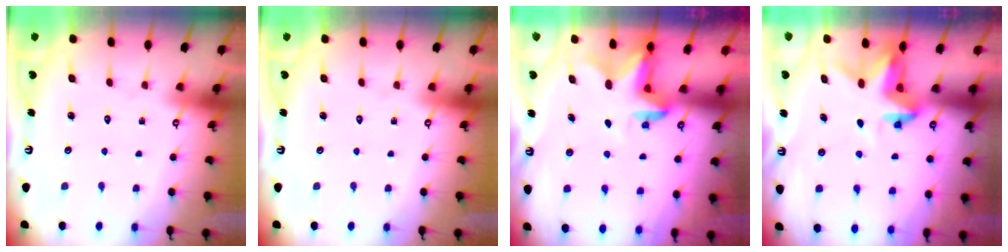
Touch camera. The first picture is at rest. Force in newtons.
{"total": 0.0}
{"total": 2.9, "press": 2.9, "slide": 0.5}
{"total": 3.4, "press": 3.4, "slide": 0.0}